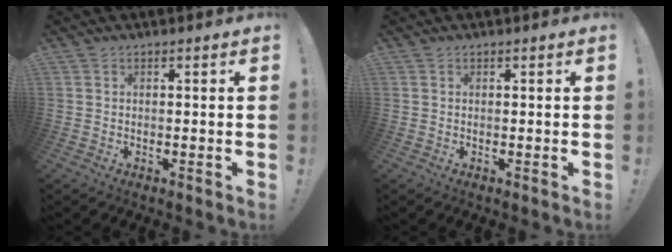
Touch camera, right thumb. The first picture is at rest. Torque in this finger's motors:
{"motor_torque": [-0.04, 0.04, 0.04, -0.03, 0.00]}